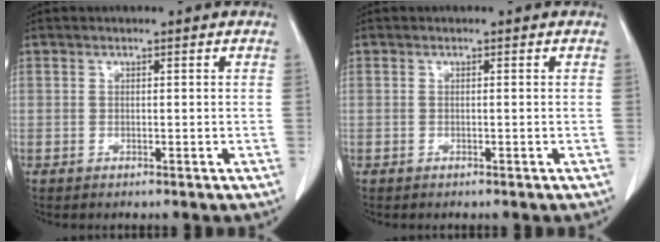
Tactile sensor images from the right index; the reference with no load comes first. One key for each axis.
{"total": 0.0}